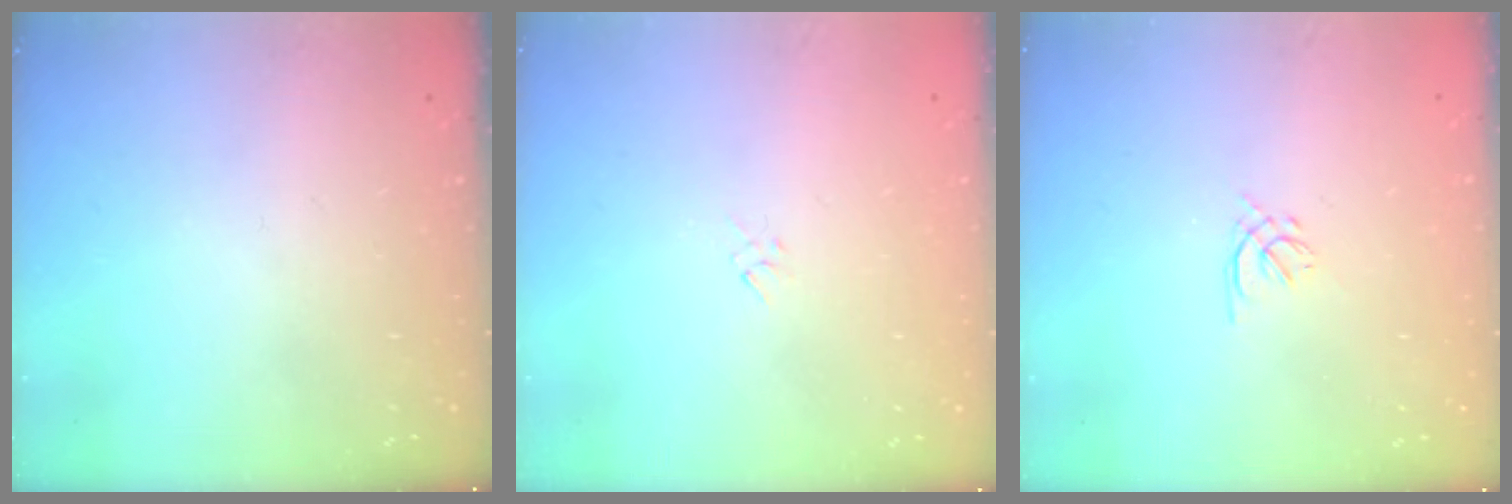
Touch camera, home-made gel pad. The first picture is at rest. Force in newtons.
{"total": 2.3, "press": 2.2, "slide": 0.6}
{"total": 1.4, "press": 1.3, "slide": 0.5}